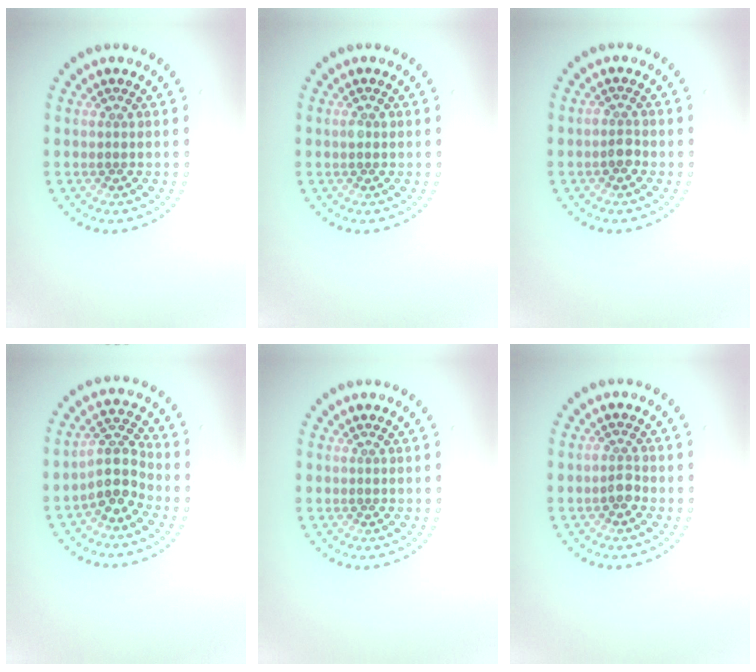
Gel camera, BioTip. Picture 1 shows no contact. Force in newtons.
{"total": 1.2, "press": 1.2, "slide": 0.0}
{"total": 1.3, "press": 1.1, "slide": 0.6}
{"total": 3.6, "press": 3.0, "slide": 2.1}
{"total": 0.0}
{"total": 1.4, "press": 1.2, "slide": 0.8}